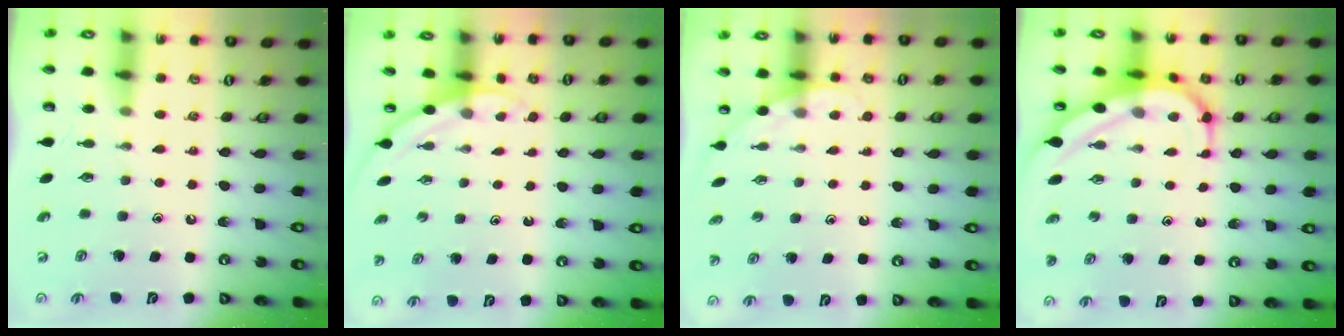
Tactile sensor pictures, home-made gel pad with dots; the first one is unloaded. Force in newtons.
{"total": 2.6, "press": 2.6, "slide": 0.1}
{"total": 2.8, "press": 2.8, "slide": 0.1}
{"total": 8.1, "press": 8.1, "slide": 0.8}